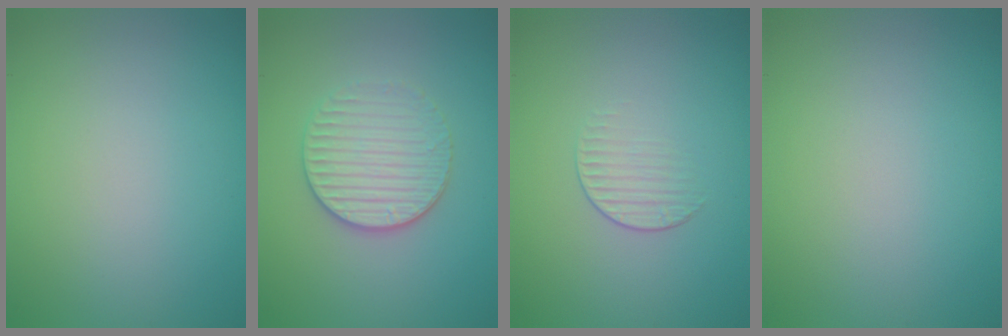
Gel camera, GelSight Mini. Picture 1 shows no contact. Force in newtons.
{"total": 3.2, "press": 2.9, "slide": 1.4}
{"total": 1.2, "press": 0.4, "slide": 1.2}
{"total": 0.0}